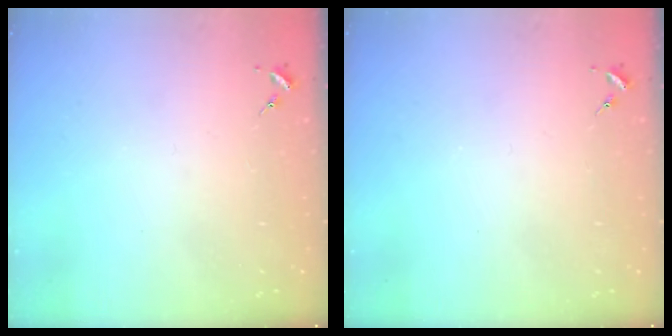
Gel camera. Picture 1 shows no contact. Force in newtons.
{"total": 0.0}